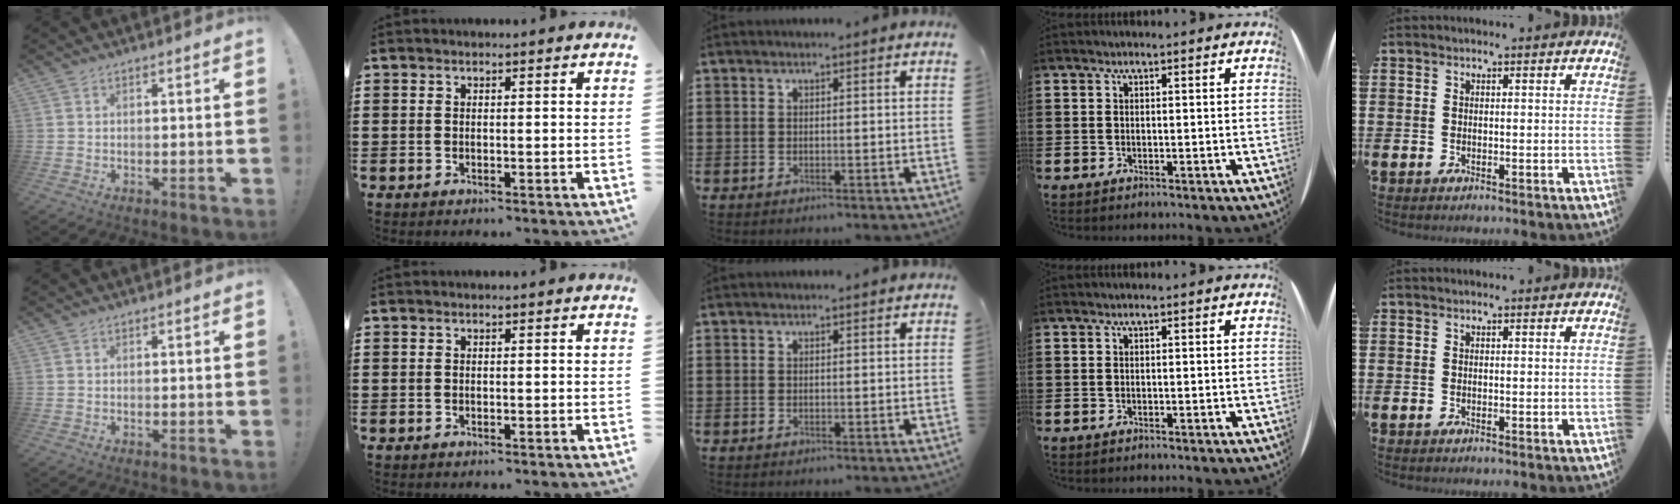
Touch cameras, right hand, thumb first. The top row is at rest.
{}